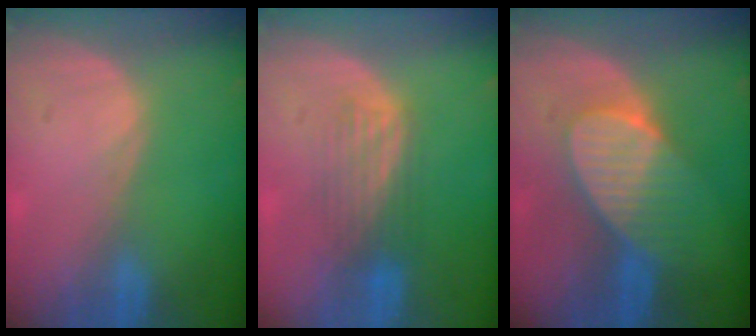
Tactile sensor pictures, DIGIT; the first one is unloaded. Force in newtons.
{"total": 4.2, "press": 4.2, "slide": 0.1}
{"total": 6.9, "press": 6.9, "slide": 0.4}